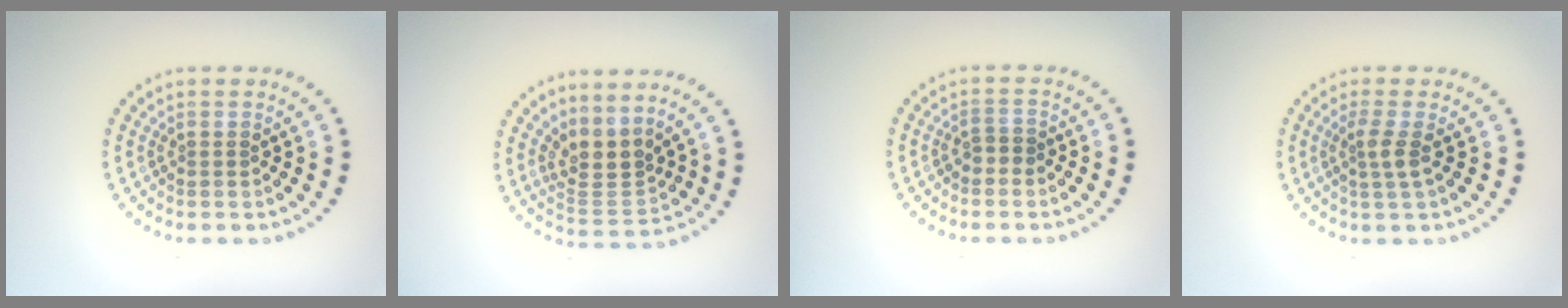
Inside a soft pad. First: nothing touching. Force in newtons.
{"total": 3.1, "press": 2.2, "slide": 2.1}
{"total": 1.2, "press": 1.1, "slide": 0.5}
{"total": 1.9, "press": 1.4, "slide": 1.2}